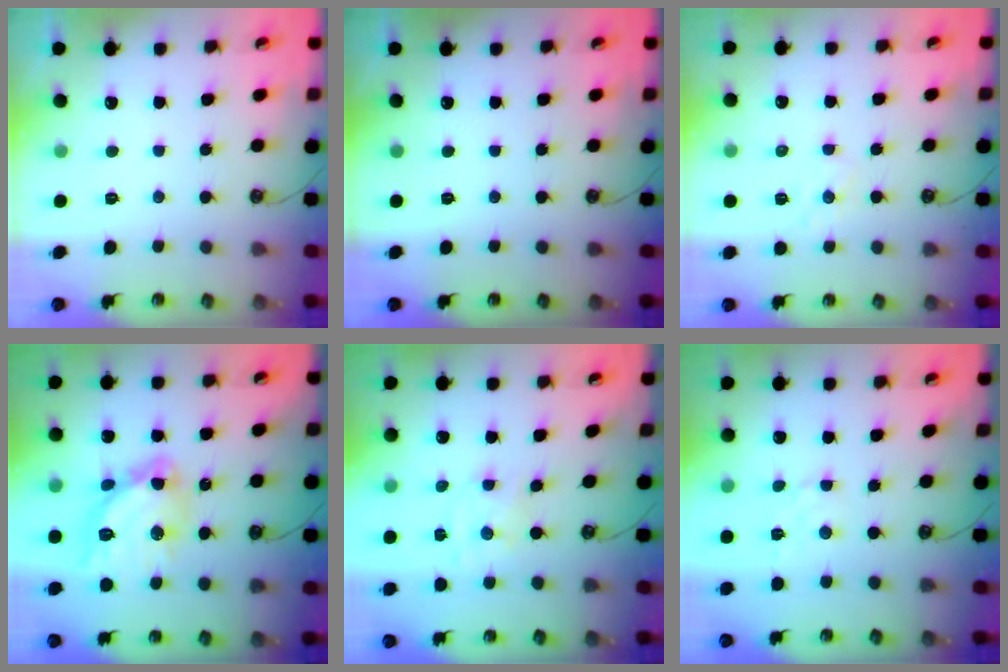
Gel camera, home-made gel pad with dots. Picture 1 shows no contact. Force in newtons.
{"total": 0.0}
{"total": 5.7, "press": 5.6, "slide": 0.9}
{"total": 15.2, "press": 15.1, "slide": 1.5}
{"total": 0.9, "press": 0.8, "slide": 0.1}
{"total": 2.9, "press": 2.9, "slide": 0.7}